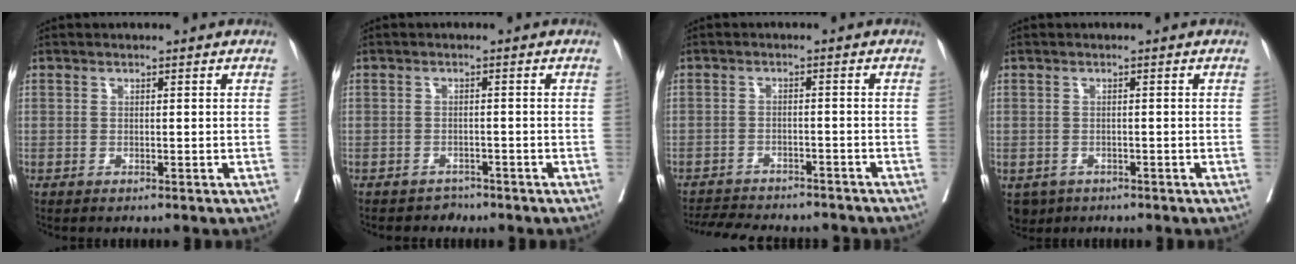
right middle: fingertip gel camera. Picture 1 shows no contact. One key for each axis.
{"total": 3.1, "fx": -2.7, "fy": 1.5, "fz": -0.2, "tx": 0.000, "ty": 0.003, "tz": -0.044}
{"total": 12.1, "fx": -11.1, "fy": 2.8, "fz": 3.8, "tx": -0.072, "ty": 0.003, "tz": -0.146}
{"total": 3.7, "fx": -2.4, "fy": 2.8, "fz": 0.8, "tx": -0.008, "ty": 0.001, "tz": -0.035}